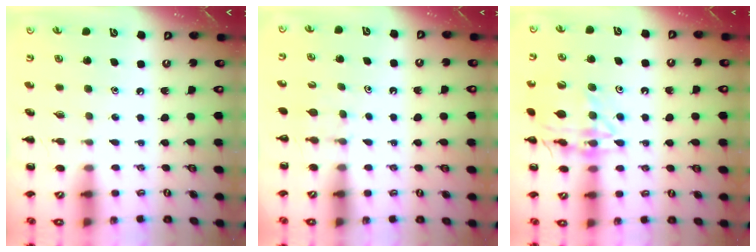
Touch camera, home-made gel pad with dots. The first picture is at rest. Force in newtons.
{"total": 2.9, "press": 2.7, "slide": 1.1}
{"total": 15.7, "press": 15.6, "slide": 1.0}